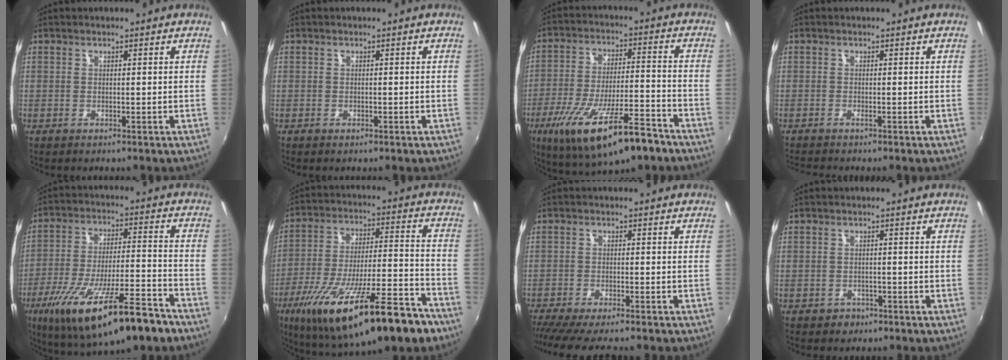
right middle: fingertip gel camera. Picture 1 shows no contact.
{"total": 0.7, "force": [-0.5, 0.3, 0.3], "torque": [-0.005, -0.003, -0.009]}
{"total": 19.7, "force": [-12.0, 5.2, 14.7], "torque": [-0.270, -0.043, -0.189]}
{"total": 1.8, "force": [-1.6, -0.1, 0.8], "torque": [-0.022, -0.008, -0.032]}
{"total": 23.1, "force": [-14.8, 5.5, 16.8], "torque": [-0.304, -0.048, -0.229]}
{"total": 27.7, "force": [-18.0, 6.2, 20.1], "torque": [-0.352, -0.062, -0.275]}
{"total": 7.8, "force": [-6.8, 0.3, 3.7], "torque": [-0.084, -0.032, -0.115]}
{"total": 2.5, "force": [-1.4, 2.0, 0.6], "torque": [-0.016, -0.003, -0.019]}